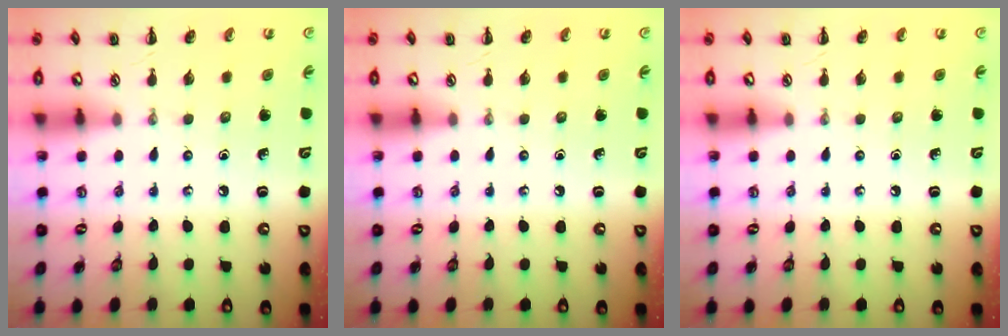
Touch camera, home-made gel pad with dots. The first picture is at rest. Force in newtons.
{"total": 0.0}
{"total": 0.0}